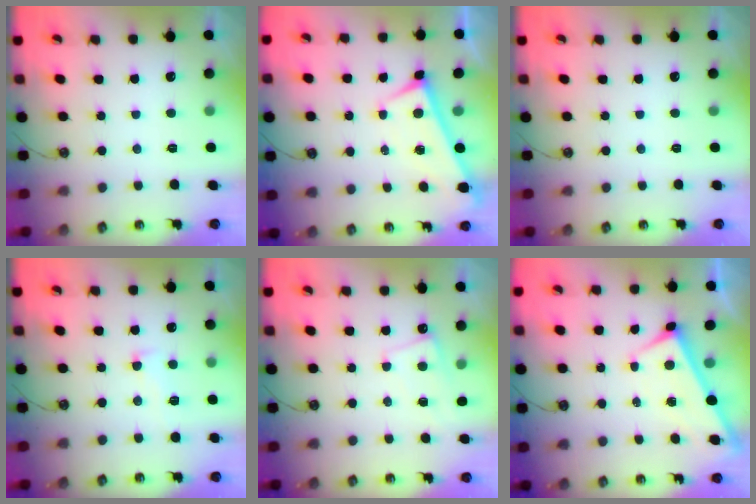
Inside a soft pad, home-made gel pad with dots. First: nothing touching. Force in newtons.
{"total": 0.0}
{"total": 0.0}
{"total": 1.4, "press": 1.1, "slide": 0.8}
{"total": 2.4, "press": 2.4, "slide": 0.6}
{"total": 1.8, "press": 1.8, "slide": 0.1}